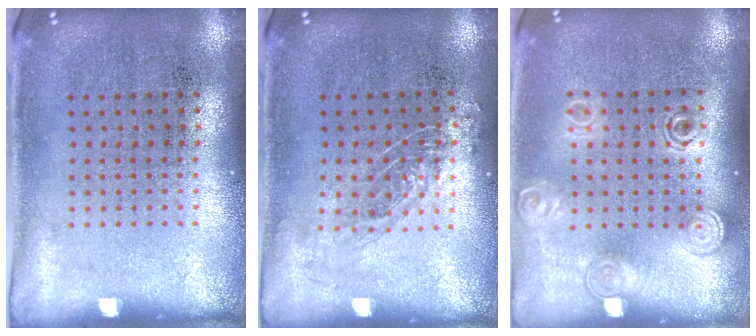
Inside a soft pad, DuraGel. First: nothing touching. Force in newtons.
{"total": 0.9, "press": 0.9, "slide": 0.3}
{"total": 1.5, "press": 1.2, "slide": 0.9}